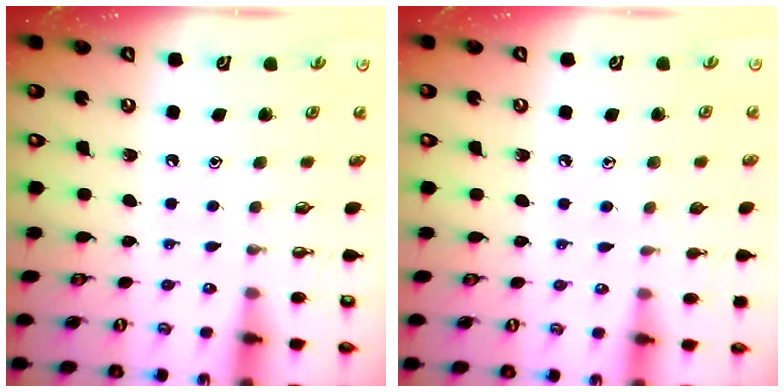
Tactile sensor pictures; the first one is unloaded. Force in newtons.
{"total": 4.7, "press": 4.7, "slide": 0.5}